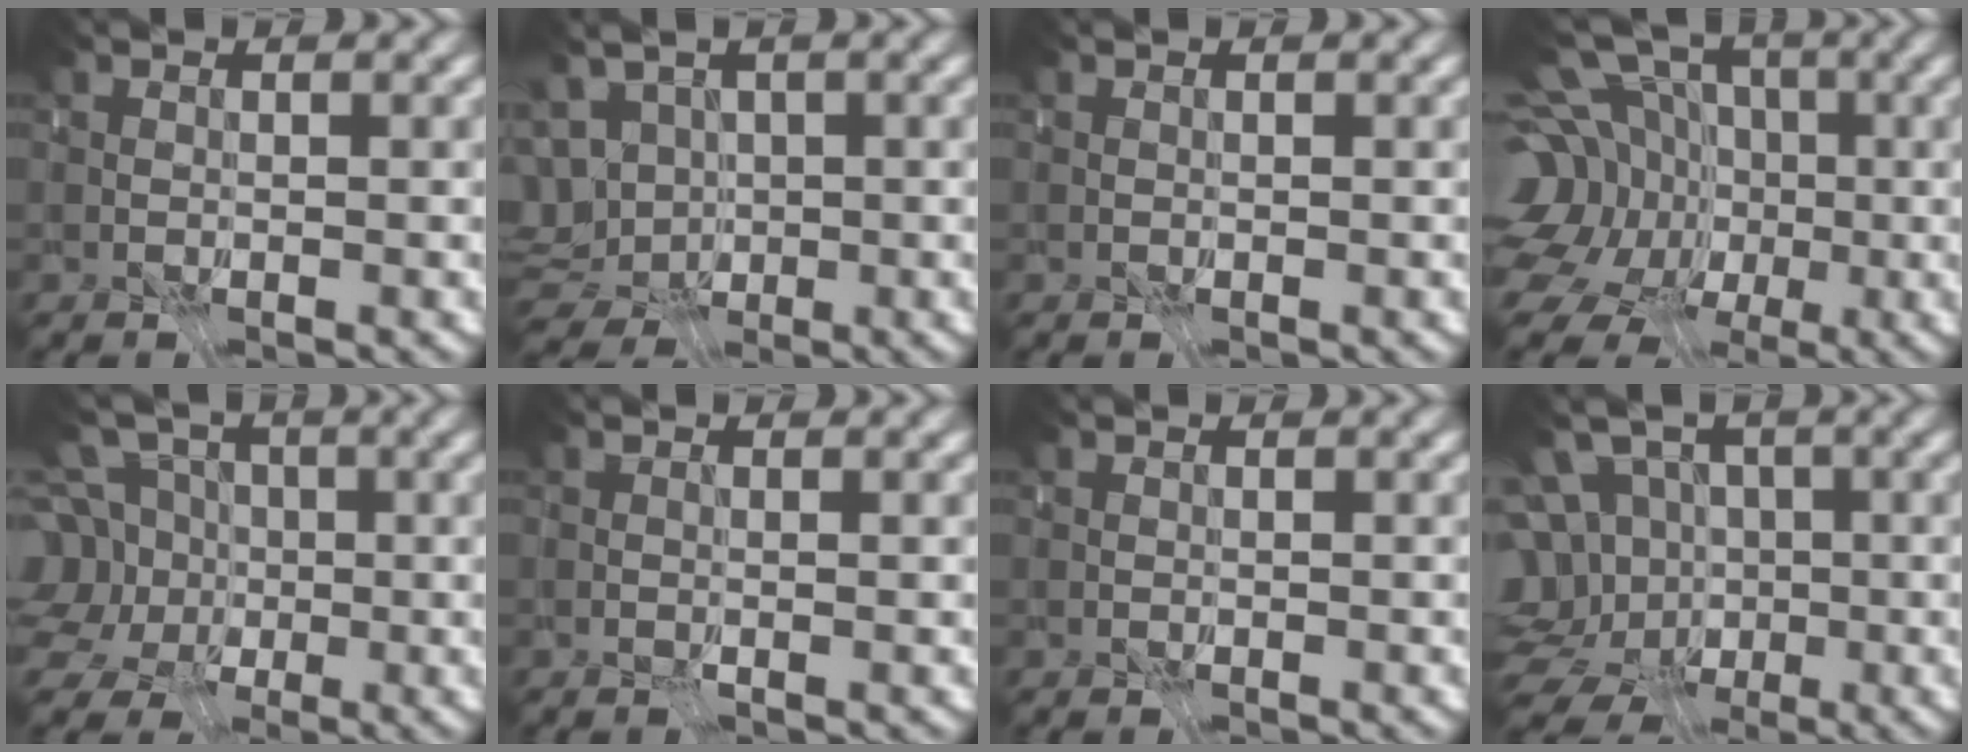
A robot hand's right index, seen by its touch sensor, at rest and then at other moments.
{"total": 6.9, "force": [-1.5, 5.5, 4.0], "torque": [-0.070, -0.004, -0.038]}
{"total": 0.0}
{"total": 13.3, "force": [-4.1, 10.8, 6.6], "torque": [-0.152, -0.001, -0.071]}
{"total": 10.2, "force": [0.2, 8.7, 5.4], "torque": [-0.129, 0.015, -0.024]}
{"total": 1.3, "force": [-0.3, -1.2, -0.5], "torque": [0.025, -0.012, -0.004]}
{"total": 0.0}
{"total": 8.0, "force": [-1.7, 5.6, 5.5], "torque": [-0.078, -0.003, -0.027]}